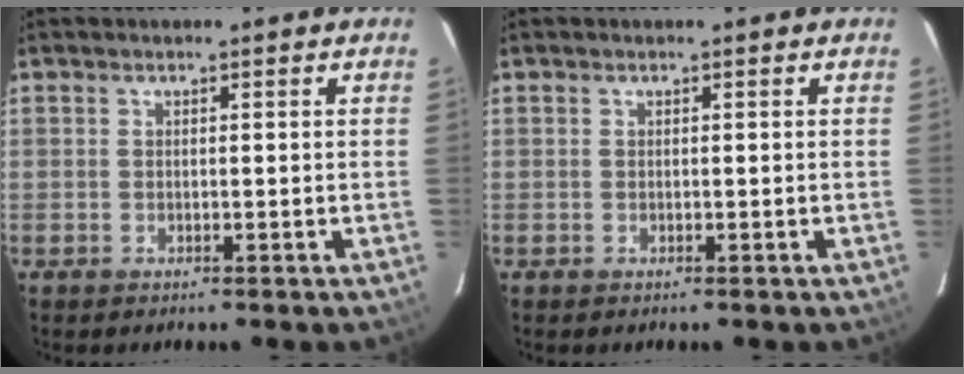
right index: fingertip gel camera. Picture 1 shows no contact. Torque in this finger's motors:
{"motor_torque": [0.03, 0.03, -0.02, -0.01]}